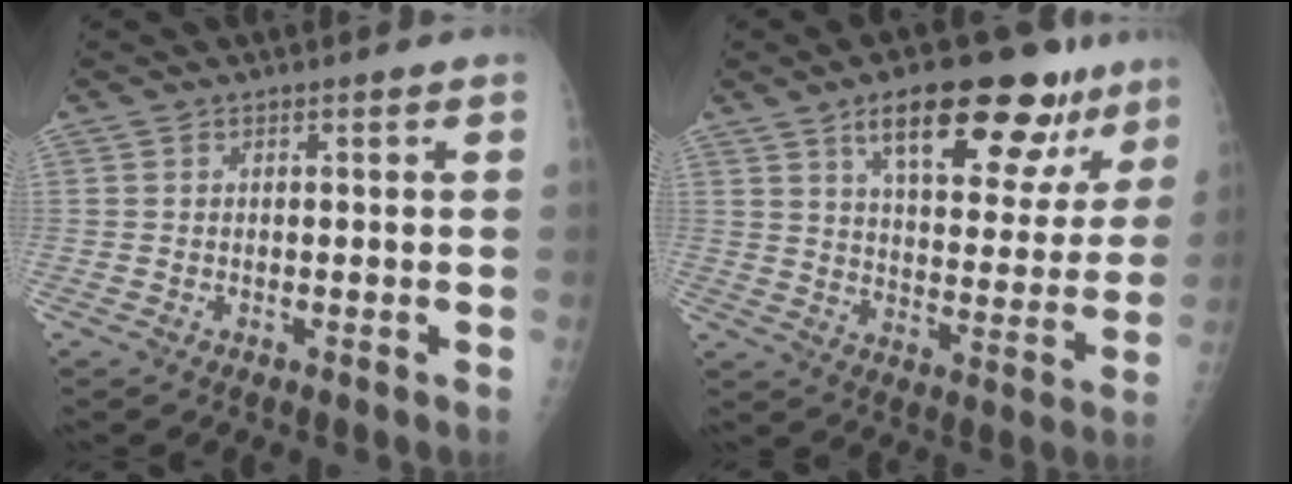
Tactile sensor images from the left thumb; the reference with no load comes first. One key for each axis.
{"total": 21.0, "fx": 12.9, "fy": 8.5, "fz": 14.3, "tx": -0.154, "ty": -0.037, "tz": 0.193}